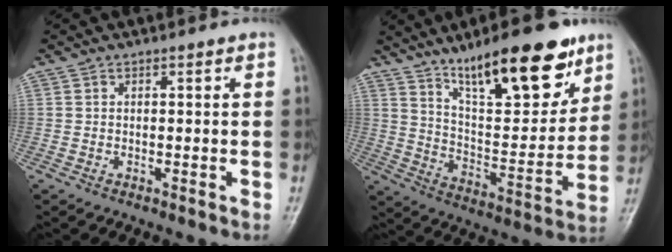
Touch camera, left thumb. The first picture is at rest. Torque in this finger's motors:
{"motor_torque": [1.74, 1.67, 1.51, -1.26, 0.20]}